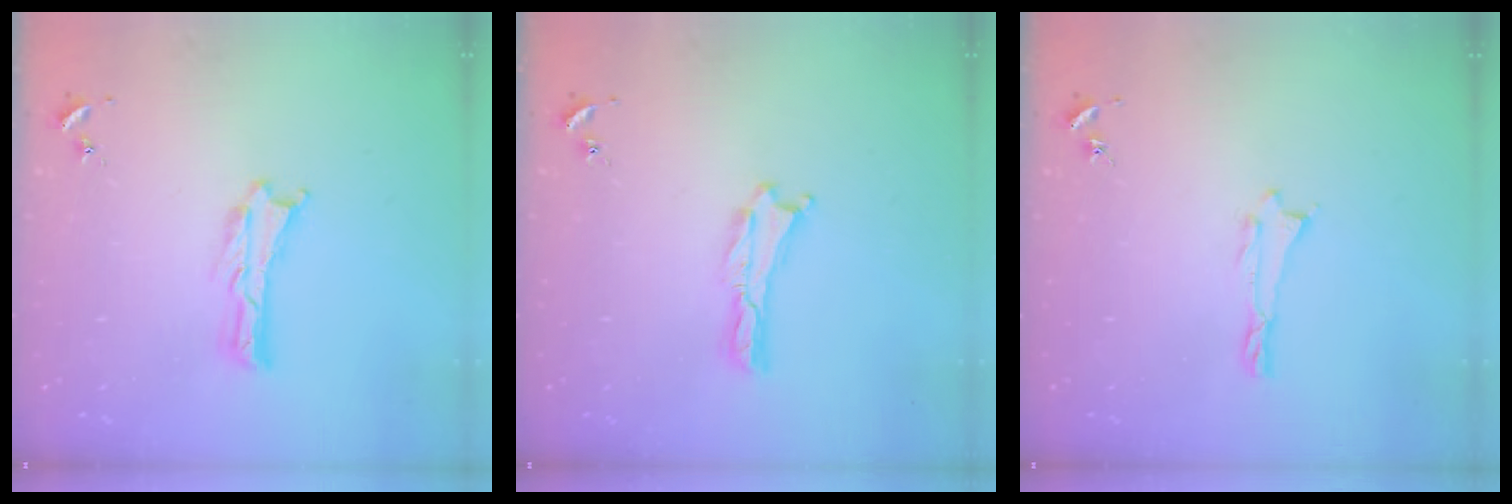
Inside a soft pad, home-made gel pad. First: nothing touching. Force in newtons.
{"total": 0.0}
{"total": 0.0}